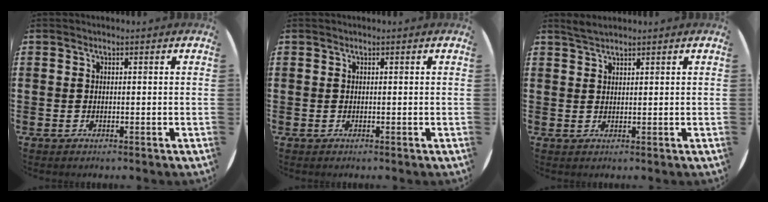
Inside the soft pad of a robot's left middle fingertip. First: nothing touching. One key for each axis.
{"total": 0.0}
{"total": 1.6, "fx": 1.5, "fy": 0.1, "fz": 0.4, "tx": -0.009, "ty": 0.002, "tz": 0.029}